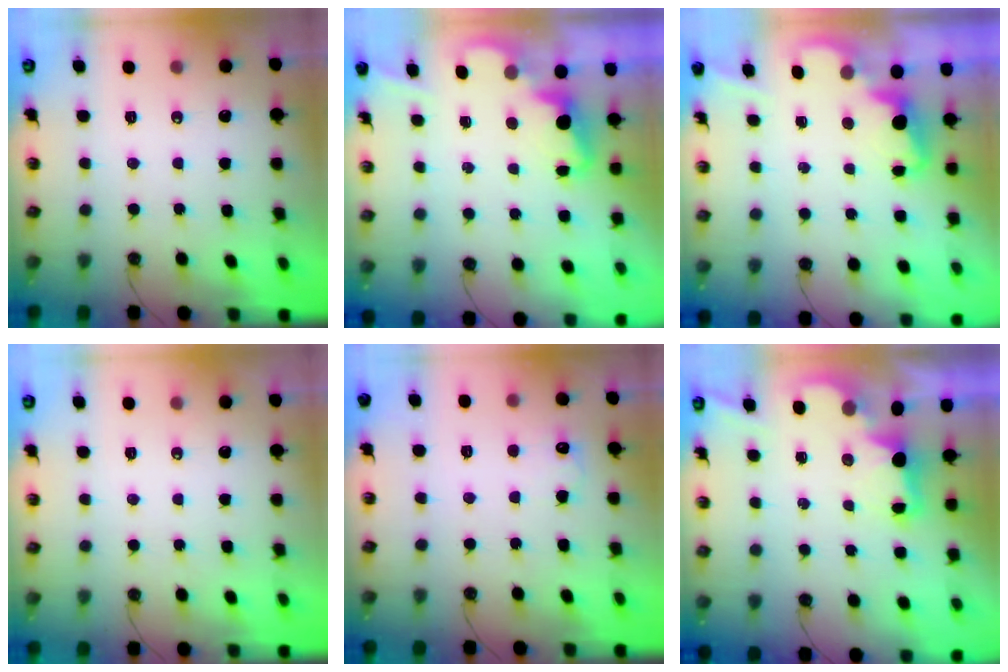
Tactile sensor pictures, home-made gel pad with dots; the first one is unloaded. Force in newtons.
{"total": 2.5, "press": 2.4, "slide": 0.5}
{"total": 2.4, "press": 2.3, "slide": 0.5}
{"total": 0.0}
{"total": 5.7, "press": 5.6, "slide": 1.0}
{"total": 2.5, "press": 2.3, "slide": 0.8}